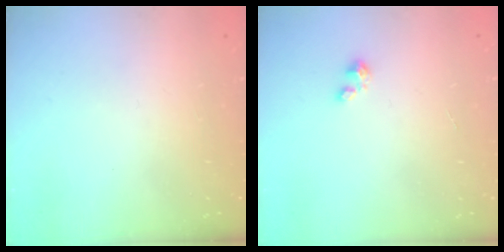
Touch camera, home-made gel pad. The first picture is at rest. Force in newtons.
{"total": 1.6, "press": 1.6, "slide": 0.2}